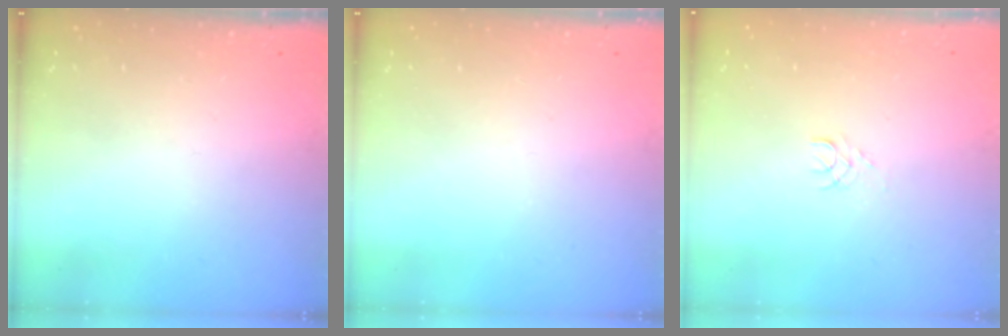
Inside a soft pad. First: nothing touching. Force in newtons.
{"total": 0.0}
{"total": 2.4, "press": 2.4, "slide": 0.3}